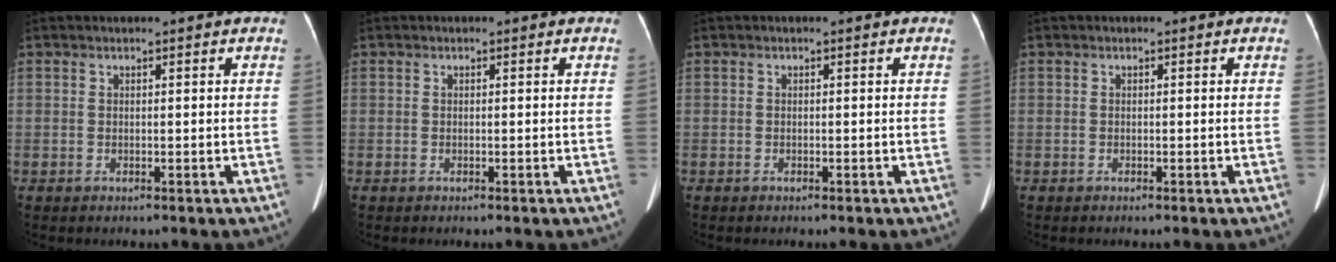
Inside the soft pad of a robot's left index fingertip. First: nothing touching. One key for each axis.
{"total": 0.0}
{"total": 0.0}
{"total": 0.0}